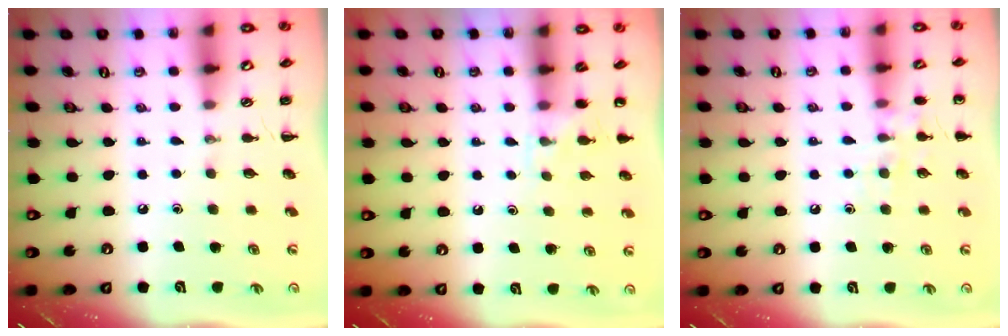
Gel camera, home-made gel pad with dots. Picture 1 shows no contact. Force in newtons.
{"total": 4.6, "press": 4.4, "slide": 1.4}
{"total": 7.6, "press": 7.5, "slide": 1.2}